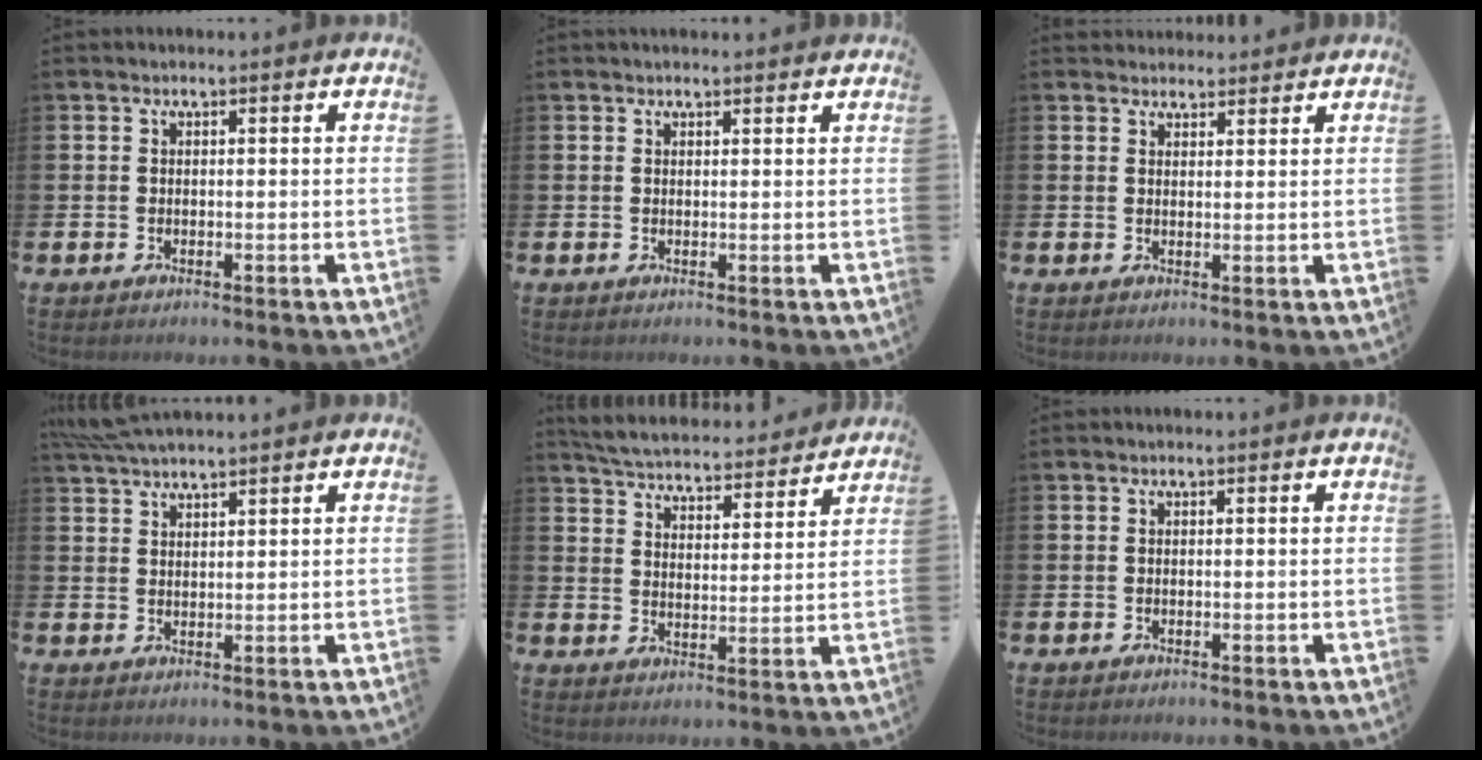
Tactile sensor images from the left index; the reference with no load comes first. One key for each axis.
{"total": 0.9, "fx": 0.9, "fy": 0.2, "fz": 0.1, "tx": 0.011, "ty": -0.002, "tz": 0.014}
{"total": 2.4, "fx": 2.3, "fy": 0.7, "fz": -0.2, "tx": 0.012, "ty": -0.011, "tz": 0.040}
{"total": 4.4, "fx": 4.1, "fy": 0.3, "fz": 1.5, "tx": -0.038, "ty": -0.010, "tz": 0.076}
{"total": 5.6, "fx": 5.5, "fy": 0.9, "fz": 0.5, "tx": -0.028, "ty": -0.043, "tz": 0.093}
{"total": 0.0}